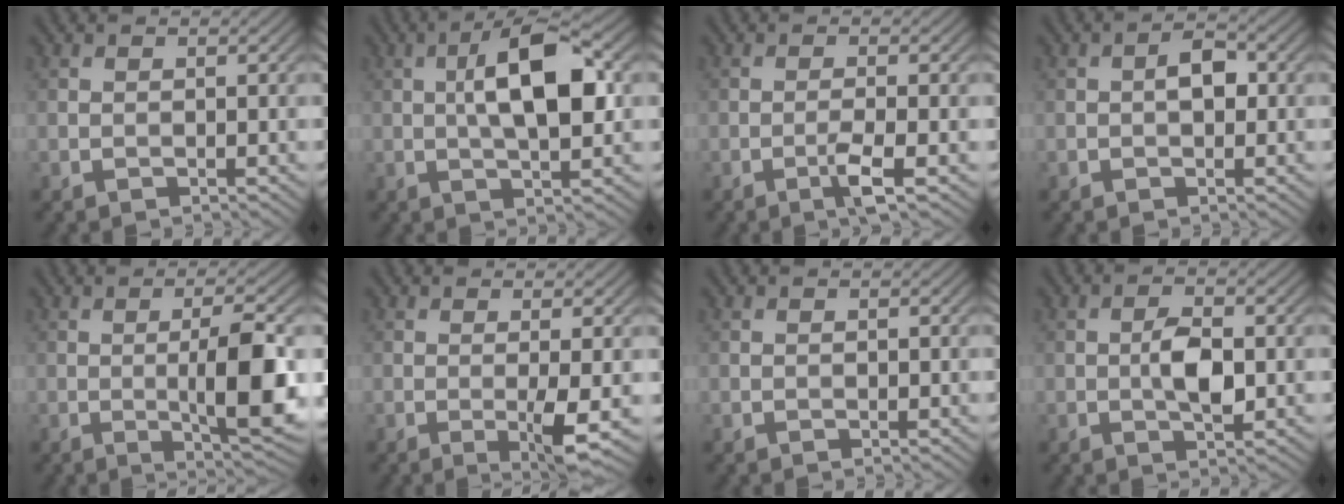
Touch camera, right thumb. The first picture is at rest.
{"total": 9.9, "force": [1.2, 3.5, 9.2], "torque": [-0.150, 0.014, 0.014]}
{"total": 2.9, "force": [-1.3, 0.0, 2.6], "torque": [-0.050, 0.006, -0.031]}
{"total": 2.9, "force": [0.0, 1.6, 2.4], "torque": [-0.037, 0.005, -0.004]}
{"total": 8.4, "force": [-0.7, 1.7, 8.2], "torque": [-0.132, 0.000, -0.011]}
{"total": 4.2, "force": [-0.7, 0.4, 4.1], "torque": [-0.075, -0.004, -0.012]}
{"total": 0.0}
{"total": 4.2, "force": [-0.3, 1.8, 3.8], "torque": [-0.070, 0.004, -0.007]}